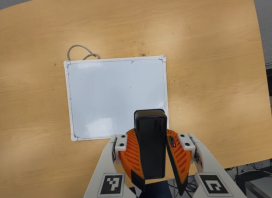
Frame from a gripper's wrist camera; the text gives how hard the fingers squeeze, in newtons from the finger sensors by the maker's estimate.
{"total": 11.9, "left": 11.6, "right": 12.2}